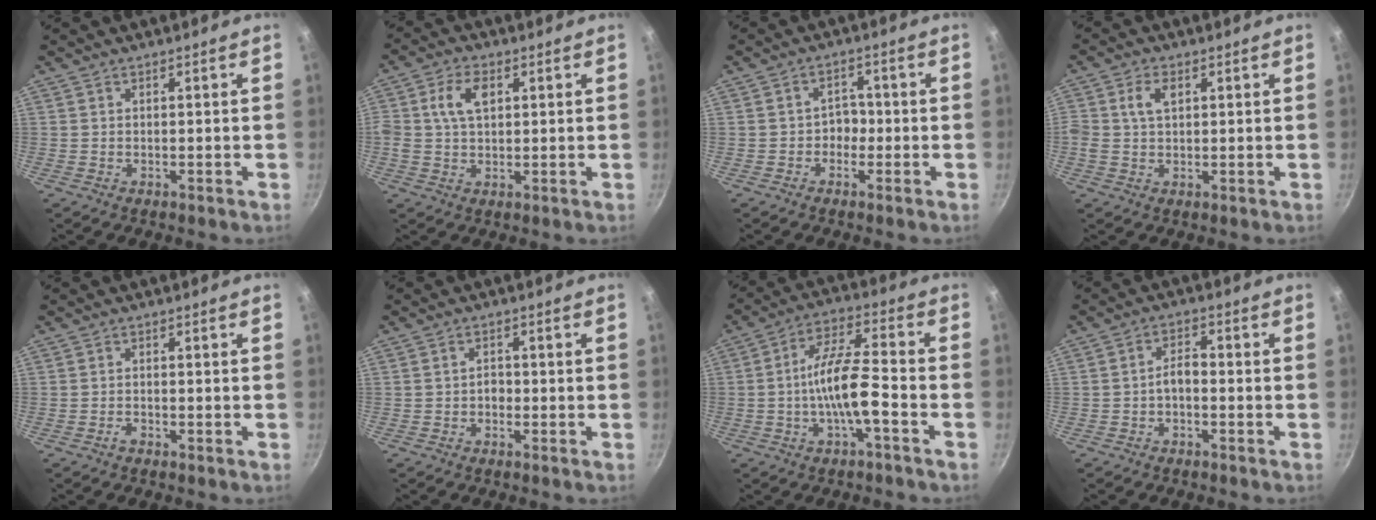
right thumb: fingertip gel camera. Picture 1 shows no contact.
{"total": 6.6, "force": [1.6, 4.1, 4.9], "torque": [-0.082, 0.005, 0.026]}
{"total": 3.2, "force": [-1.0, 2.6, 1.6], "torque": [0.009, 0.016, -0.019]}
{"total": 4.2, "force": [1.1, 2.6, 3.0], "torque": [-0.051, 0.003, 0.018]}
{"total": 1.2, "force": [-0.9, 0.3, 0.6], "torque": [-0.014, 0.008, -0.021]}
{"total": 1.8, "force": [-0.7, 1.3, 1.0], "torque": [-0.006, 0.012, -0.013]}
{"total": 10.5, "force": [-3.3, 2.8, 9.6], "torque": [-0.175, 0.040, -0.067]}
{"total": 3.3, "force": [-1.4, 1.6, 2.5], "torque": [-0.040, 0.024, -0.027]}